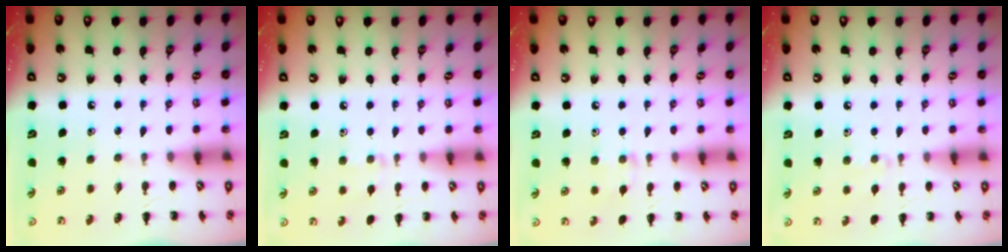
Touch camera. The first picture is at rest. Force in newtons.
{"total": 4.9, "press": 4.6, "slide": 1.7}
{"total": 7.1, "press": 6.8, "slide": 2.1}
{"total": 4.6, "press": 4.3, "slide": 1.6}